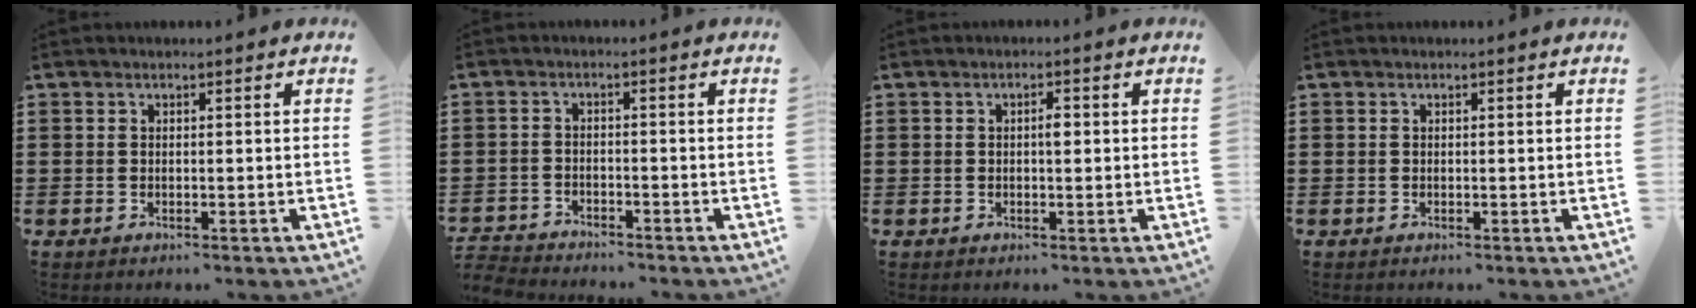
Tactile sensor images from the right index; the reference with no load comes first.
{"total": 2.8, "force": [-2.8, 0.3, -0.2], "torque": [-0.004, 0.000, -0.062]}
{"total": 1.7, "force": [0.1, 0.5, 1.7], "torque": [-0.032, 0.003, -0.001]}
{"total": 0.0}